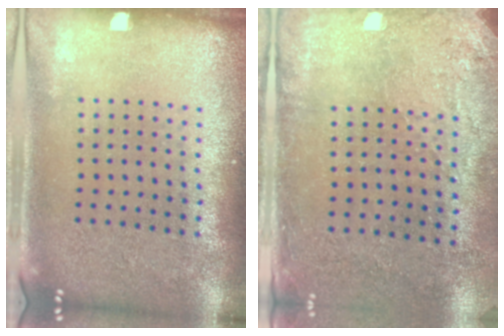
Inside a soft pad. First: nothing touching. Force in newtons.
{"total": 2.9, "press": 2.3, "slide": 1.6}